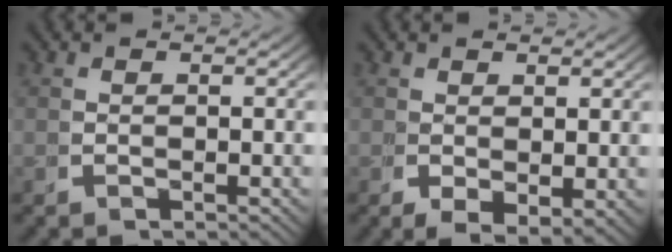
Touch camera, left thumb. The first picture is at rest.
{"total": 1.4, "force": [0.3, 0.7, 1.2], "torque": [-0.012, -0.014, 0.018]}